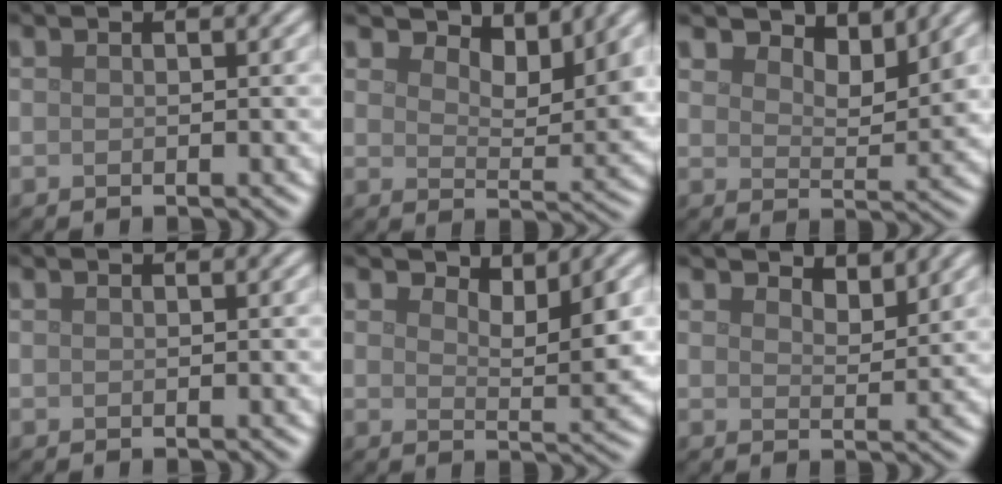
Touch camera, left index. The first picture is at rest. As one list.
[{"total": 5.0, "force": [4.2, 1.6, 2.1], "torque": [-0.038, -0.004, 0.064]}, {"total": 4.1, "force": [3.7, 1.2, 1.4], "torque": [-0.029, -0.002, 0.057]}, {"total": 0.0}, {"total": 3.4, "force": [2.4, 1.1, 2.2], "torque": [-0.031, -0.005, 0.035]}, {"total": 2.8, "force": [2.7, 0.5, 0.7], "torque": [-0.011, -0.002, 0.039]}]